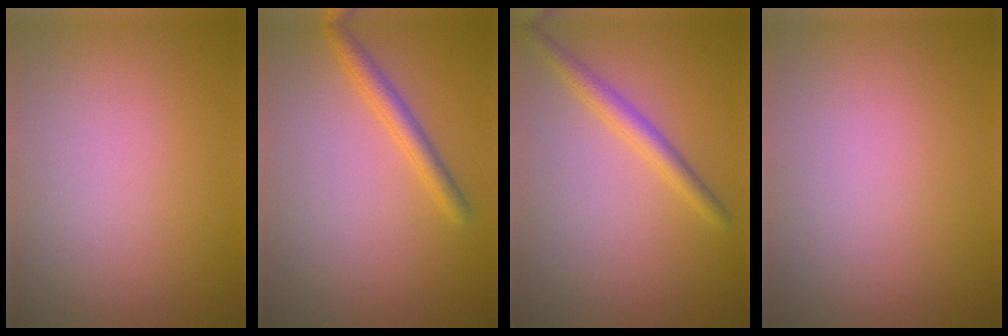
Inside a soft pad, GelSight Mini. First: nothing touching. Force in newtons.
{"total": 2.3, "press": 2.3, "slide": 0.1}
{"total": 2.3, "press": 2.3, "slide": 0.0}
{"total": 0.0}